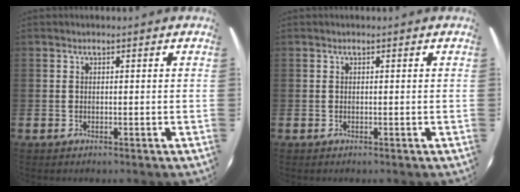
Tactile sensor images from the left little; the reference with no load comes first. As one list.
[{"total": 0.0}]